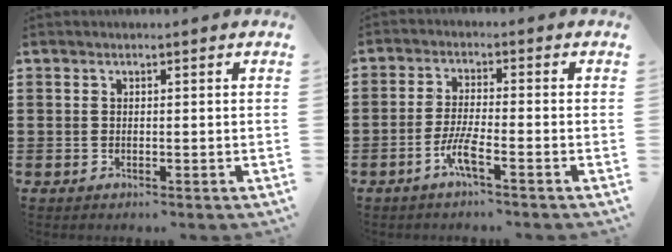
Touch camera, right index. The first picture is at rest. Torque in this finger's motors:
{"motor_torque": [2.14, 0.00, 0.50, 0.07]}